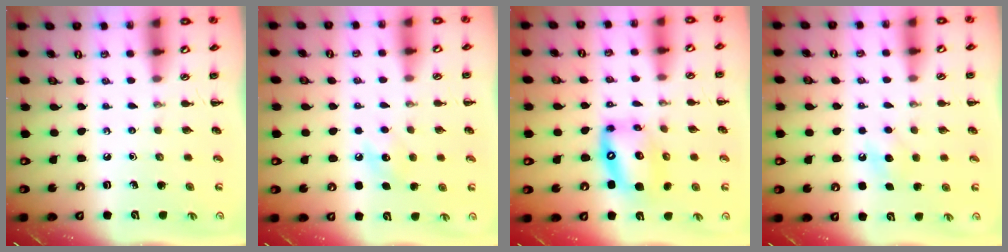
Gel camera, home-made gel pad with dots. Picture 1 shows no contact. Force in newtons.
{"total": 7.5, "press": 7.3, "slide": 1.9}
{"total": 12.6, "press": 12.2, "slide": 3.3}
{"total": 6.2, "press": 6.0, "slide": 1.6}